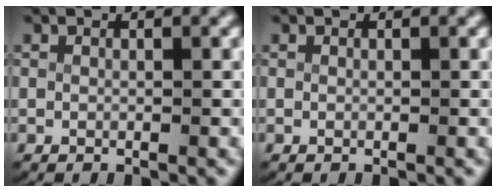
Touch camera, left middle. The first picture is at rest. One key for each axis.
{"total": 0.0}